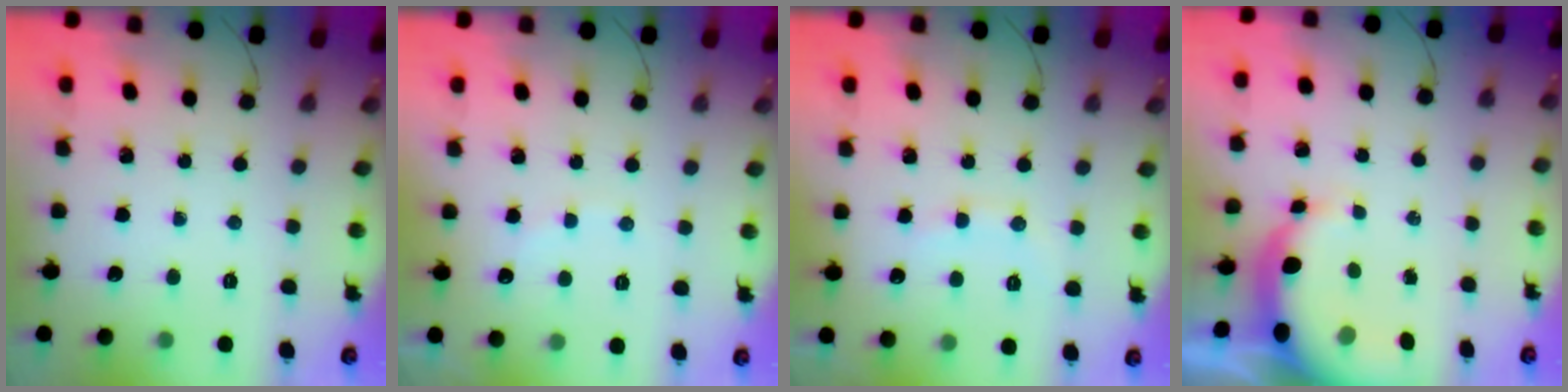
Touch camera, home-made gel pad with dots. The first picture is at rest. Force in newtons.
{"total": 5.3, "press": 5.3, "slide": 0.8}
{"total": 8.6, "press": 8.5, "slide": 0.9}
{"total": 6.8, "press": 6.6, "slide": 1.6}